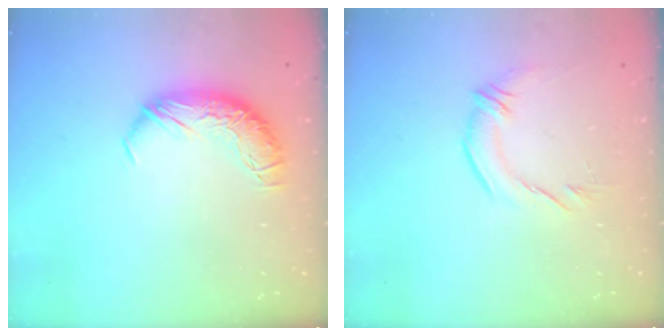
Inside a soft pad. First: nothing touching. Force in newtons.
{"total": 1.9, "press": 1.0, "slide": 1.7}